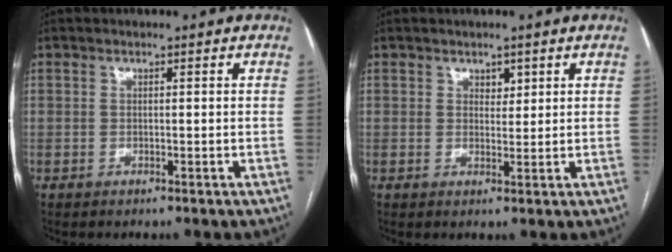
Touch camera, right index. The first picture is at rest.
{"total": 1.8, "force": [1.0, 1.2, 0.9], "torque": [-0.011, -0.001, 0.017]}